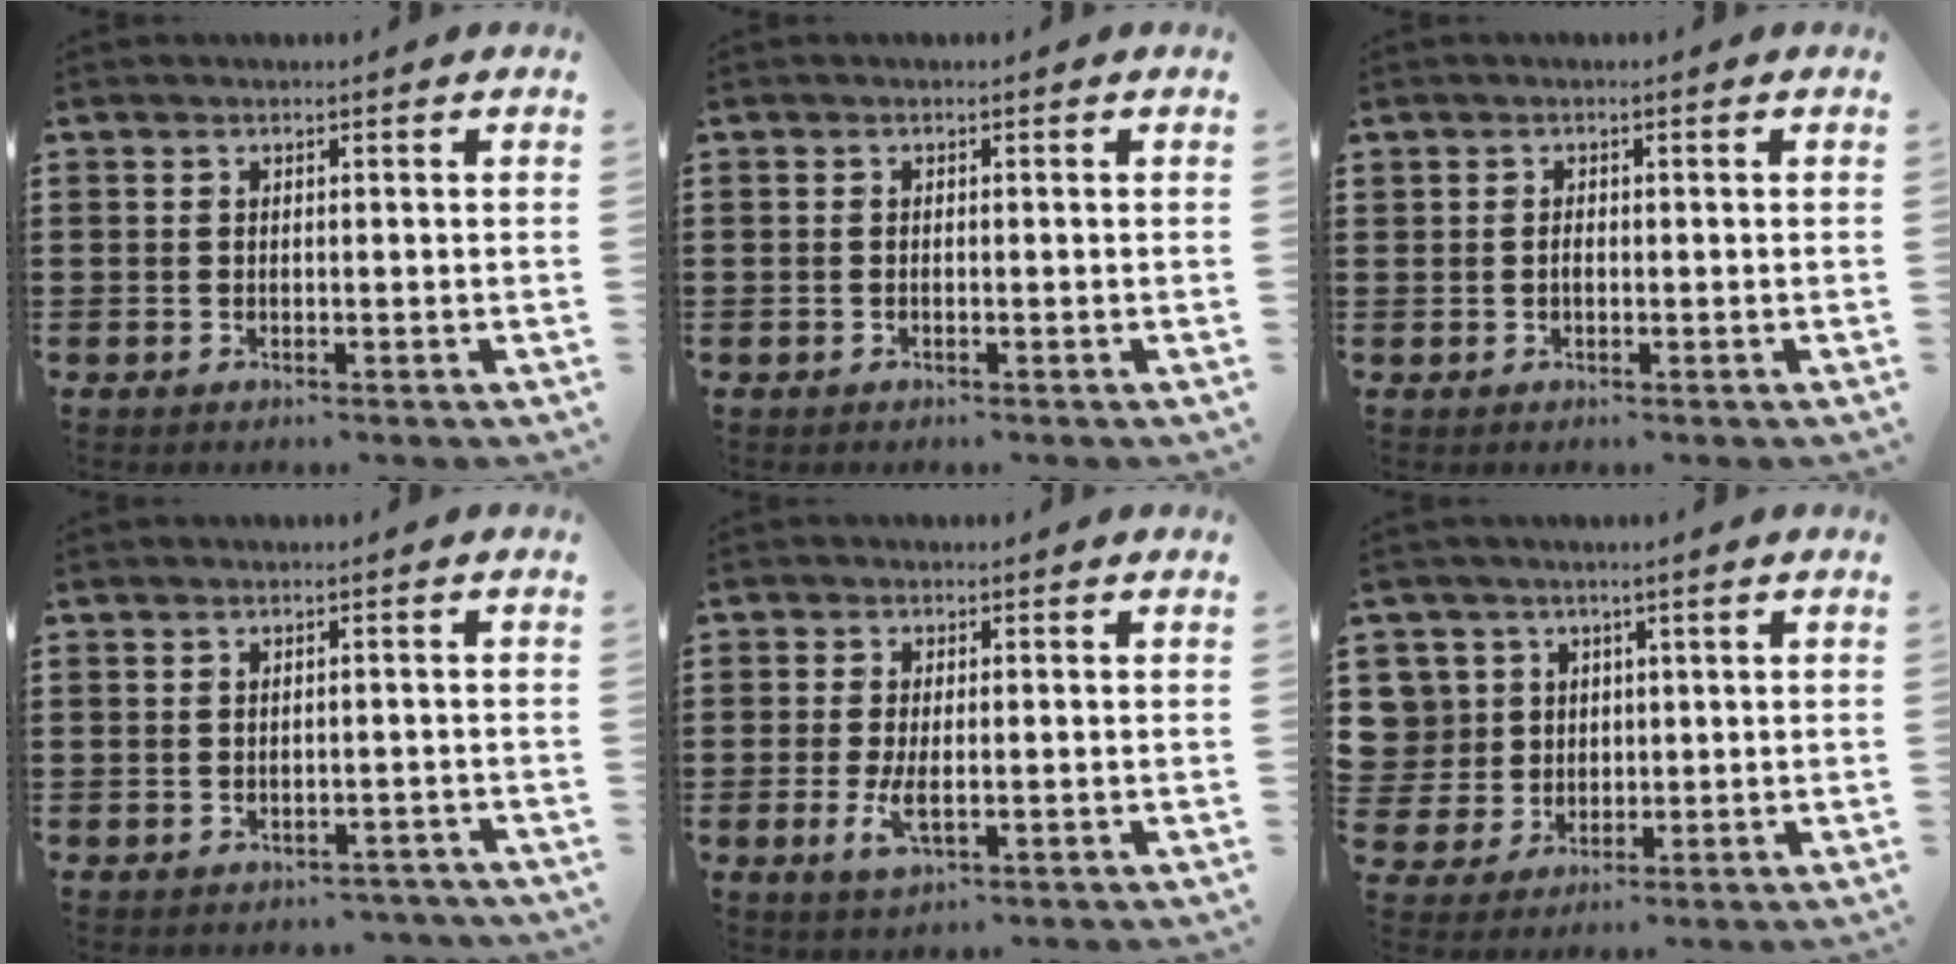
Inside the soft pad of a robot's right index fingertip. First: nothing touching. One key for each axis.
{"total": 0.0}
{"total": 0.8, "fx": -0.2, "fy": 0.5, "fz": 0.6, "tx": -0.014, "ty": -0.002, "tz": -0.003}
{"total": 1.4, "fx": -1.3, "fy": 0.5, "fz": 0.0, "tx": -0.006, "ty": 0.001, "tz": -0.029}
{"total": 3.3, "fx": -0.6, "fy": 1.4, "fz": 3.0, "tx": -0.067, "ty": -0.006, "tz": -0.013}
{"total": 6.0, "fx": 1.9, "fy": 5.7, "fz": 0.4, "tx": -0.048, "ty": 0.009, "tz": 0.038}